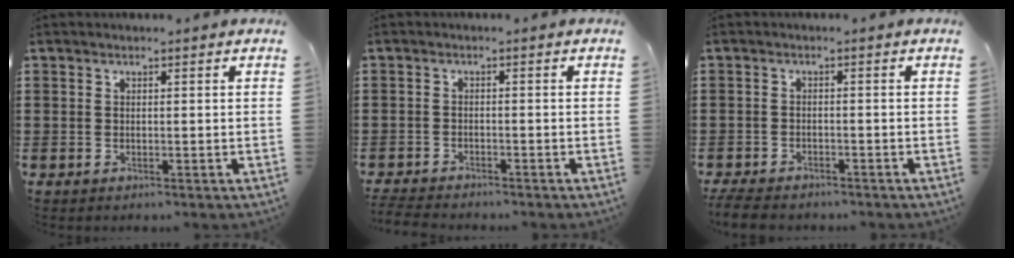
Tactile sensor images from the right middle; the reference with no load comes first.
{"total": 2.2, "force": [-2.2, 0.1, 0.2], "torque": [-0.014, -0.004, -0.050]}
{"total": 2.7, "force": [-2.6, 0.5, 0.6], "torque": [-0.019, -0.001, -0.058]}